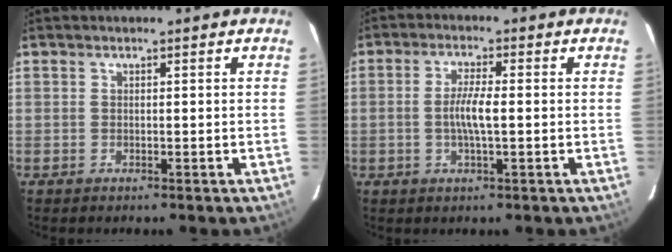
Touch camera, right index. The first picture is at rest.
{"total": 4.8, "force": [-0.6, 0.8, 4.7], "torque": [-0.089, 0.001, -0.011]}